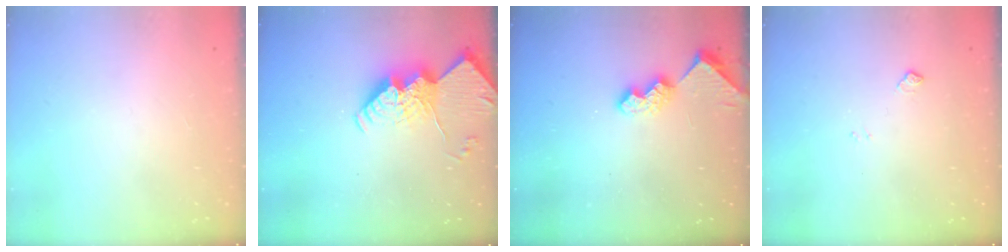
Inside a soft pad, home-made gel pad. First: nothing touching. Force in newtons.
{"total": 15.2, "press": 15.2, "slide": 1.4}
{"total": 8.5, "press": 8.5, "slide": 0.6}
{"total": 5.6, "press": 5.5, "slide": 0.9}